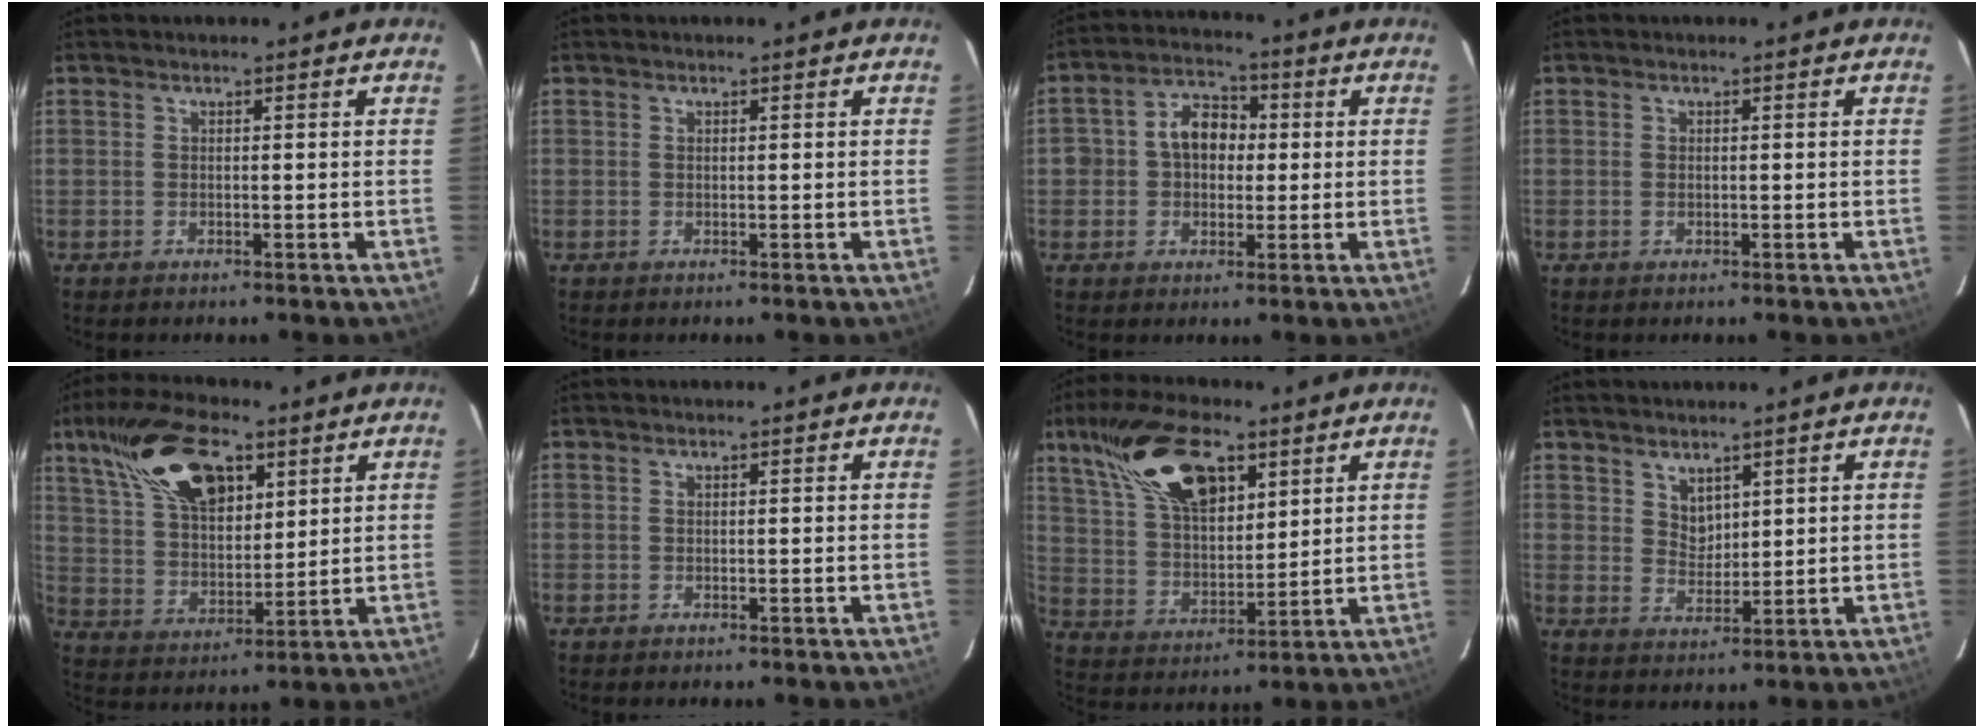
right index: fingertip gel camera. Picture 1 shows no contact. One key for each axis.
{"total": 0.0}
{"total": 7.7, "fx": 0.2, "fy": 6.3, "fz": 4.4, "tx": -0.081, "ty": 0.030, "tz": 0.006}
{"total": 0.6, "fx": -0.1, "fy": 0.5, "fz": 0.3, "tx": -0.006, "ty": 0.001, "tz": 0.000}
{"total": 16.8, "fx": 9.0, "fy": 7.8, "fz": 11.8, "tx": -0.222, "ty": 0.030, "tz": 0.174}
{"total": 0.0}
{"total": 16.9, "fx": 9.3, "fy": 7.5, "fz": 12.0, "tx": -0.224, "ty": 0.027, "tz": 0.180}
{"total": 4.0, "fx": 3.0, "fy": 2.2, "fz": 1.3, "tx": -0.015, "ty": 0.003, "tz": 0.061}